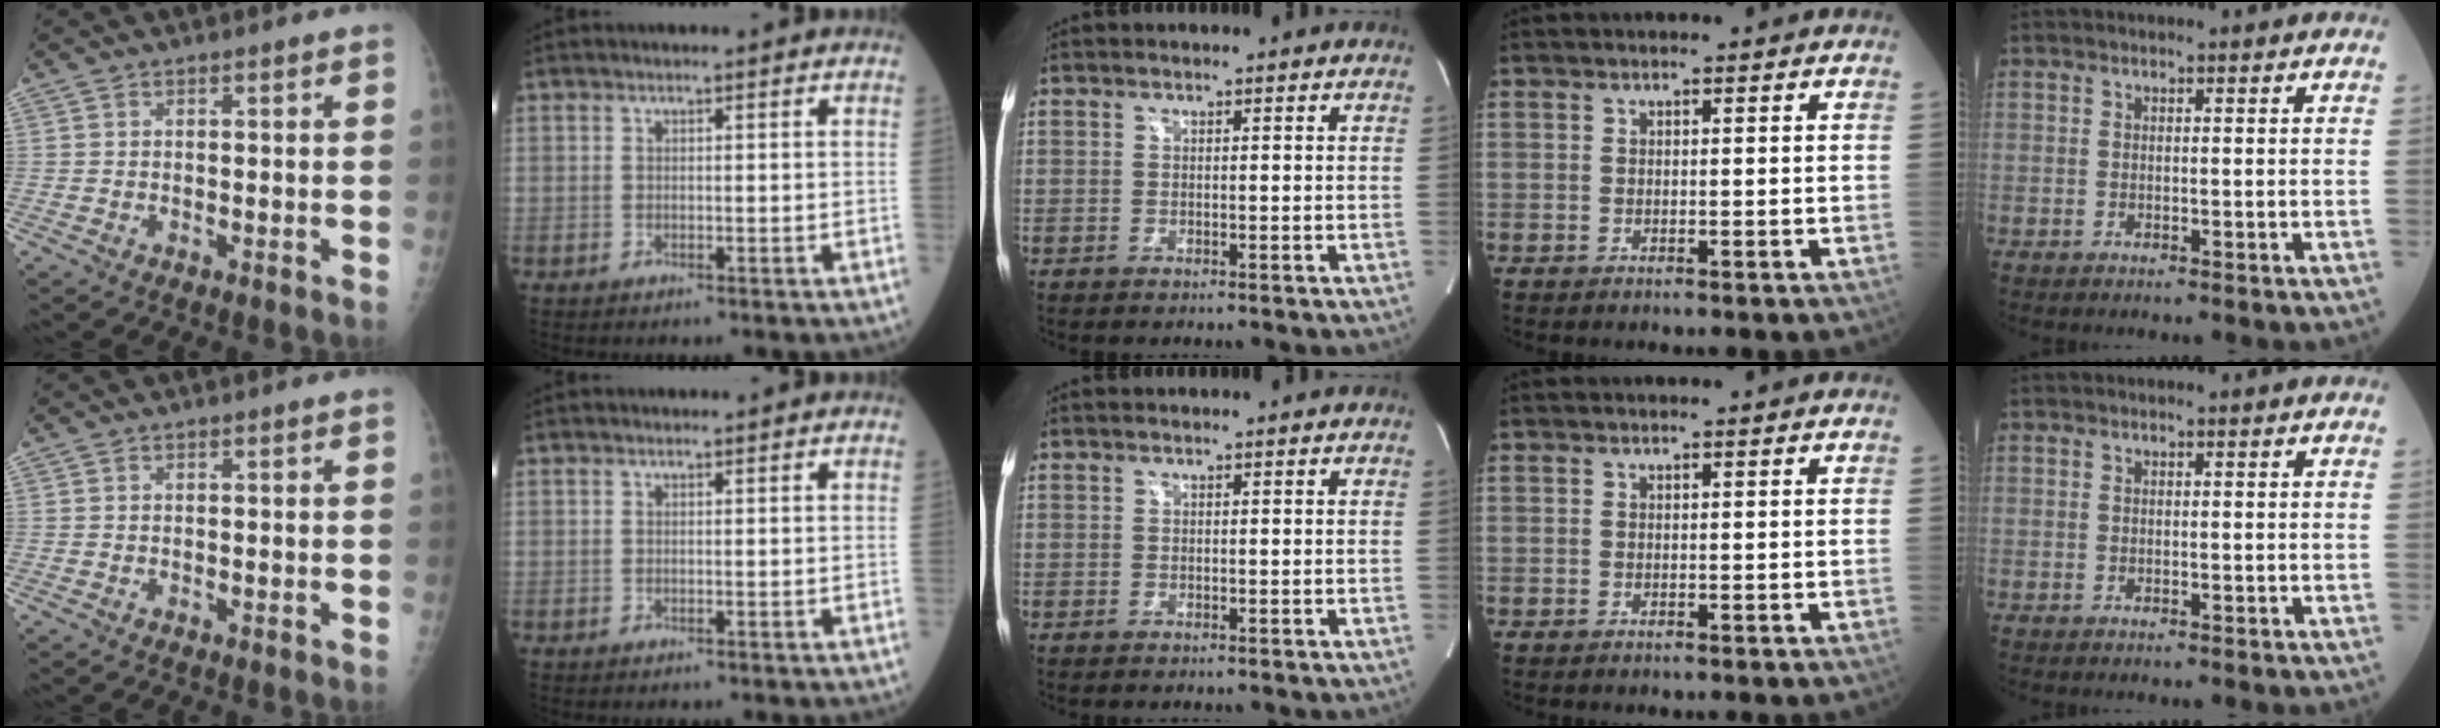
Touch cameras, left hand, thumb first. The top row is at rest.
{}